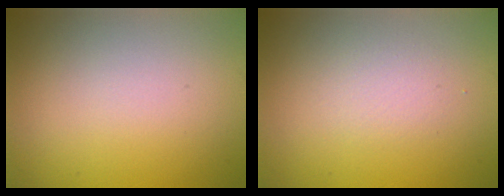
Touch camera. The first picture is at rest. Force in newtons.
{"total": 1.3, "press": 1.3, "slide": 0.1}